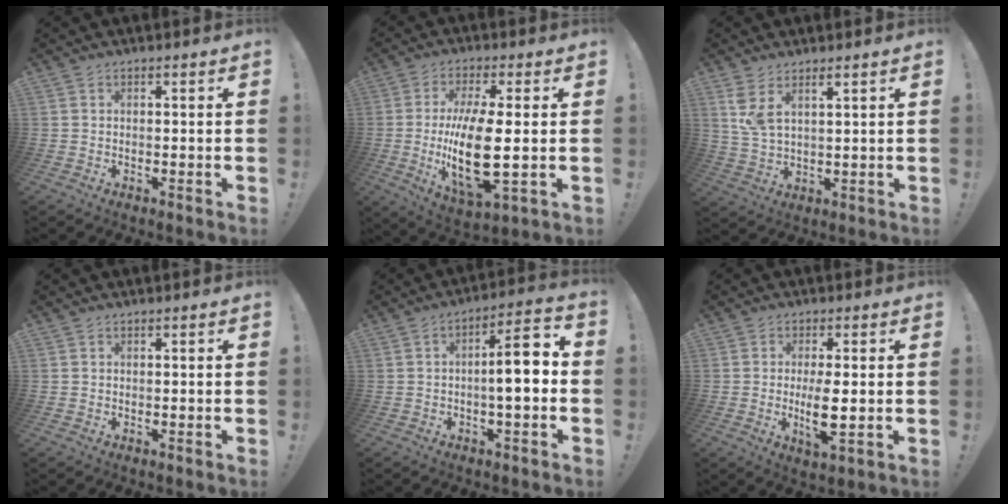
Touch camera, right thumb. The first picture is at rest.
{"total": 18.1, "force": [-1.1, 5.6, 17.1], "torque": [-0.335, -0.022, -0.019]}
{"total": 6.0, "force": [3.8, 2.0, 4.1], "torque": [-0.078, -0.018, 0.070]}
{"total": 0.0}
{"total": 10.1, "force": [-1.2, 2.4, 9.7], "torque": [-0.144, 0.005, -0.026]}
{"total": 7.3, "force": [-0.4, 1.7, 7.1], "torque": [-0.125, -0.019, -0.011]}